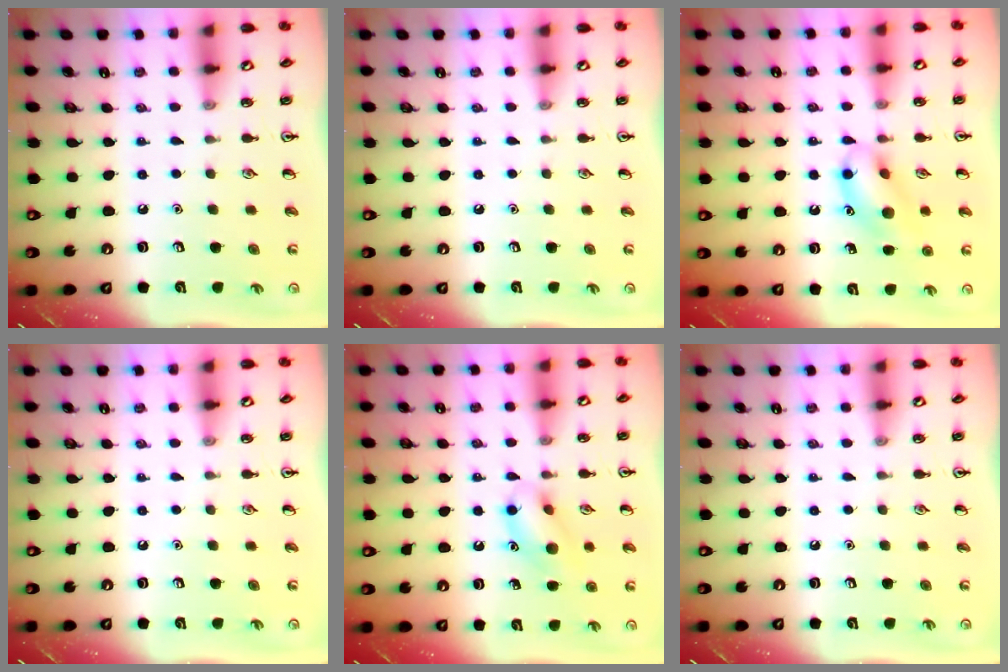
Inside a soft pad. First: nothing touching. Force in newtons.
{"total": 0.0}
{"total": 12.5, "press": 12.4, "slide": 1.0}
{"total": 0.0}
{"total": 11.8, "press": 11.7, "slide": 0.8}
{"total": 0.0}